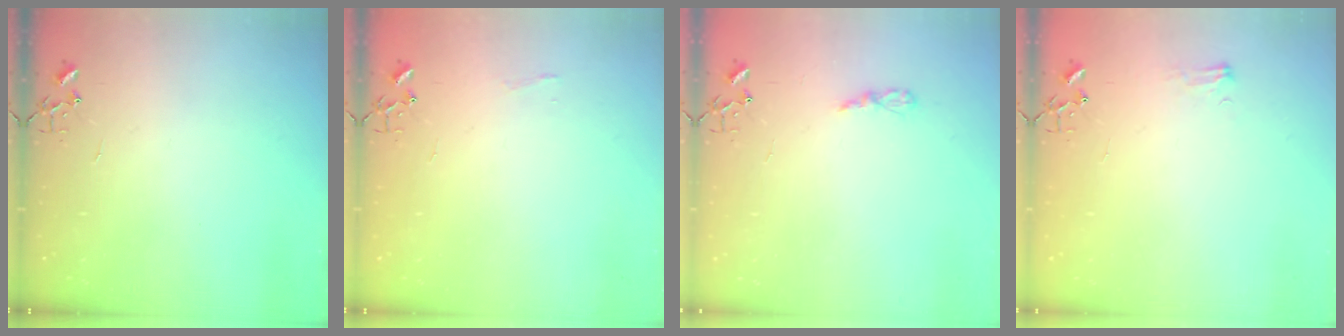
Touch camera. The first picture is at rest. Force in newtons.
{"total": 3.7, "press": 3.7, "slide": 0.4}
{"total": 3.5, "press": 3.5, "slide": 0.4}
{"total": 5.5, "press": 5.5, "slide": 0.7}